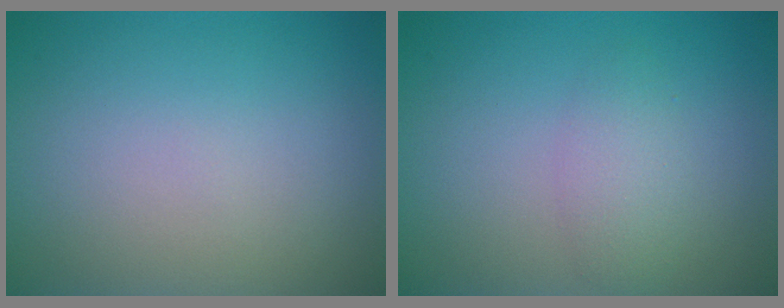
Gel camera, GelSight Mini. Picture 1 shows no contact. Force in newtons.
{"total": 2.1, "press": 2.1, "slide": 0.0}